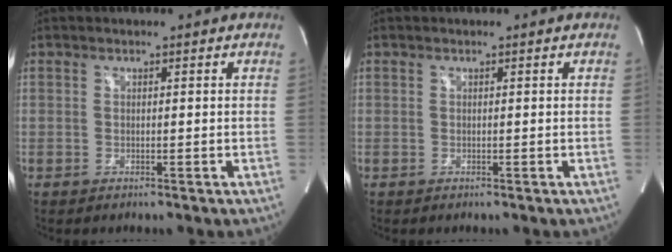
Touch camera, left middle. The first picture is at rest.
{"total": 0.0}